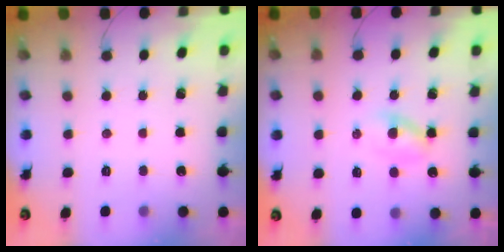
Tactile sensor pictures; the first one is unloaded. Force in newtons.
{"total": 2.9, "press": 2.7, "slide": 1.1}